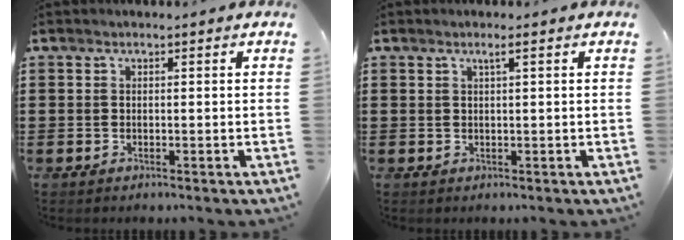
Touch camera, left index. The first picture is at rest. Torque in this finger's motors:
{"motor_torque": [2.14, 0.00, 0.18, 0.05]}